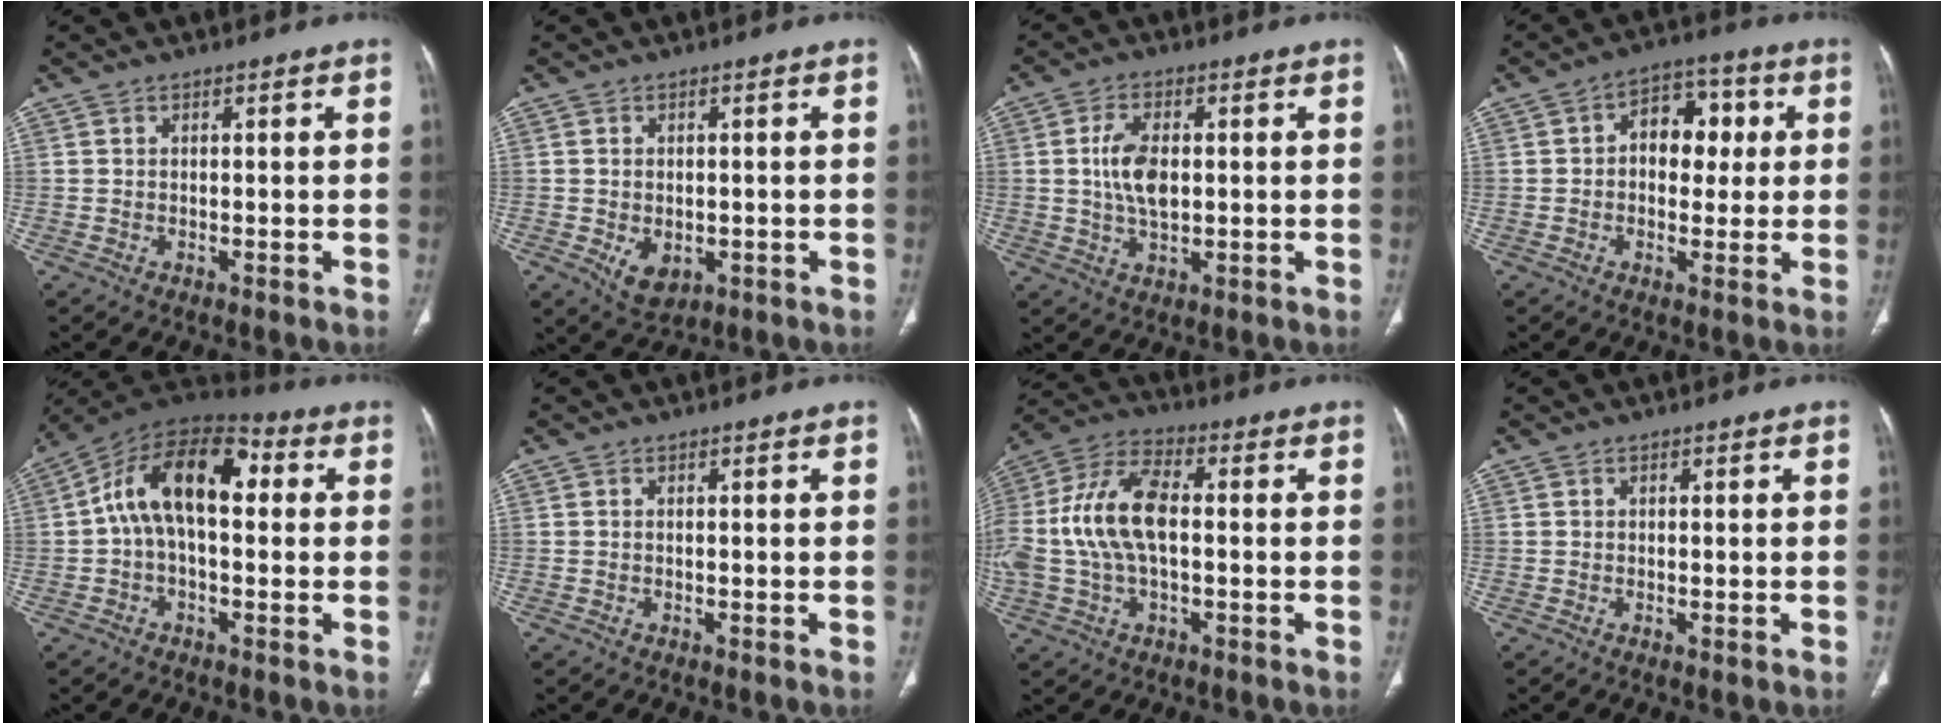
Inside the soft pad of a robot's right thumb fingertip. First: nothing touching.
{"total": 5.3, "force": [-1.3, 3.6, 3.6], "torque": [-0.052, -0.002, -0.006]}
{"total": 7.3, "force": [0.6, 3.9, 6.1], "torque": [-0.113, 0.002, 0.011]}
{"total": 9.4, "force": [1.2, 6.6, 6.7], "torque": [-0.053, 0.020, 0.012]}
{"total": 15.4, "force": [1.9, 8.5, 12.7], "torque": [-0.198, 0.047, 0.022]}
{"total": 0.0}
{"total": 15.9, "force": [0.0, 8.5, 13.4], "torque": [-0.291, 0.036, -0.004]}
{"total": 0.6, "force": [-0.2, 0.2, 0.5], "torque": [-0.014, -0.003, -0.004]}